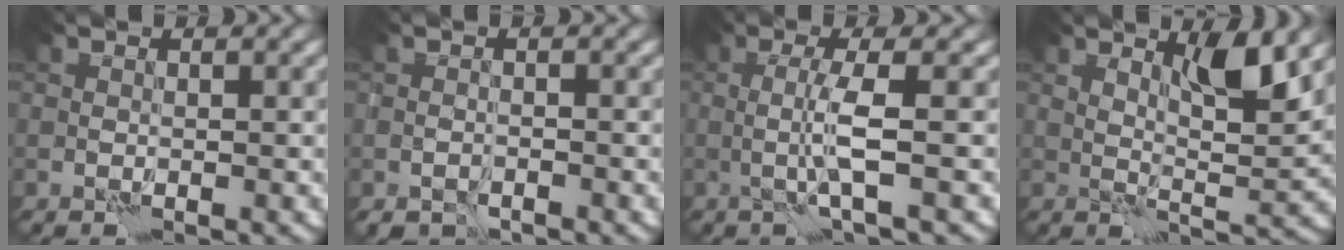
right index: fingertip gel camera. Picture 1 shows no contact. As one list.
[{"total": 1.1, "force": [-1.0, 0.4, 0.0], "torque": [-0.001, -0.001, -0.020]}, {"total": 2.5, "force": [0.5, -0.7, 2.3], "torque": [-0.048, -0.003, 0.010]}, {"total": 4.2, "force": [2.9, 0.0, 2.9], "torque": [-0.053, -0.008, 0.055]}]